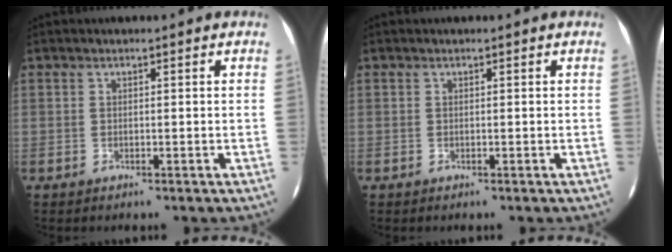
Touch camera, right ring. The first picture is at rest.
{"total": 0.0}